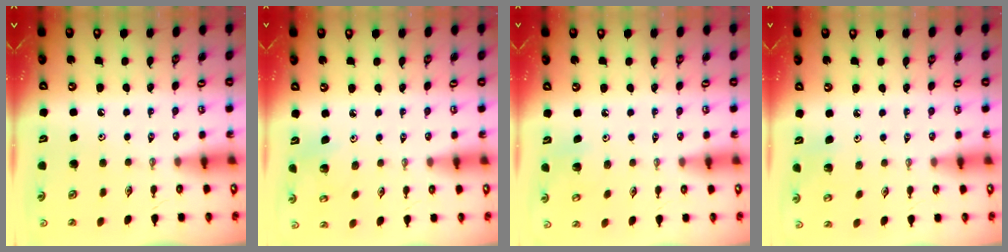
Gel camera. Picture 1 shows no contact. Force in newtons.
{"total": 3.7, "press": 3.7, "slide": 0.2}
{"total": 4.3, "press": 4.3, "slide": 0.3}
{"total": 2.8, "press": 2.7, "slide": 0.5}